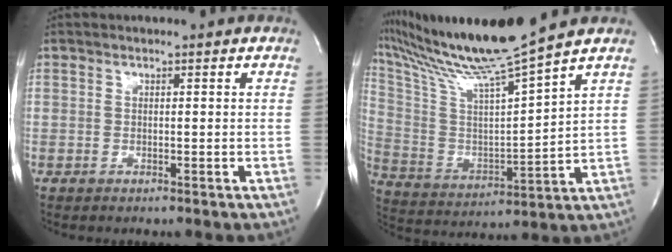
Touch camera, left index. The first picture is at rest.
{"total": 17.3, "force": [14.7, -2.5, 8.9], "torque": [-0.179, -0.025, 0.273]}